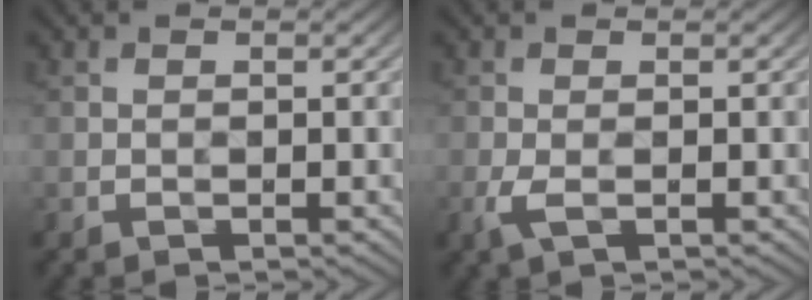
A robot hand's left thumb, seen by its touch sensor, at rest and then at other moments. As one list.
[{"total": 1.8, "force": [-0.7, 0.7, 1.6], "torque": [-0.047, -0.002, -0.016]}]